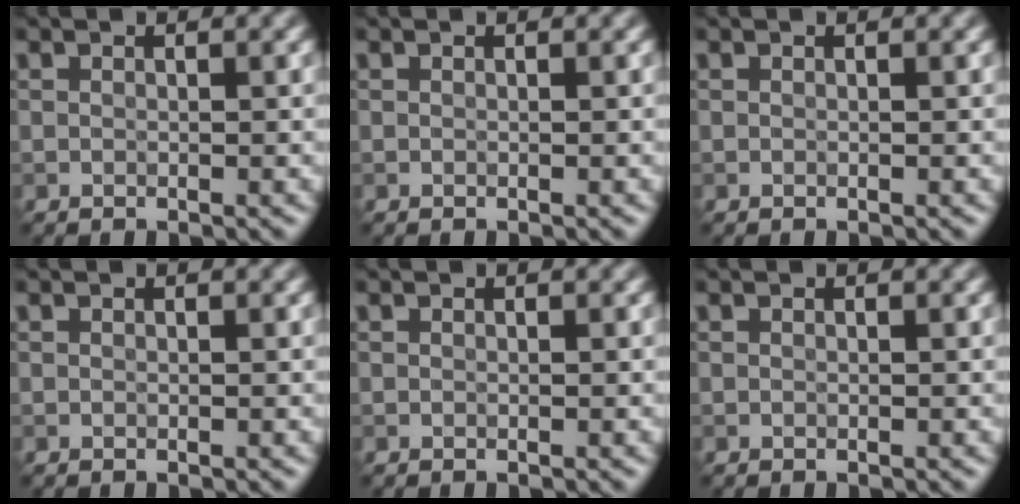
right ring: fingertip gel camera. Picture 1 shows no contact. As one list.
[{"total": 0.0}, {"total": 0.0}, {"total": 0.0}, {"total": 0.0}, {"total": 0.0}]